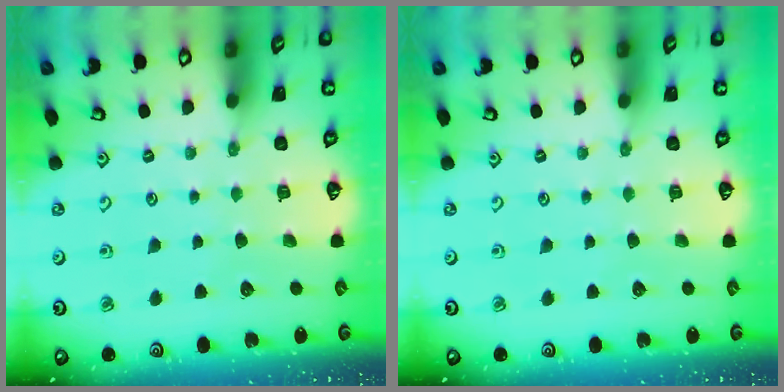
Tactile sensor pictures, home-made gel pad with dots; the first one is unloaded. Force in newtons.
{"total": 0.0}